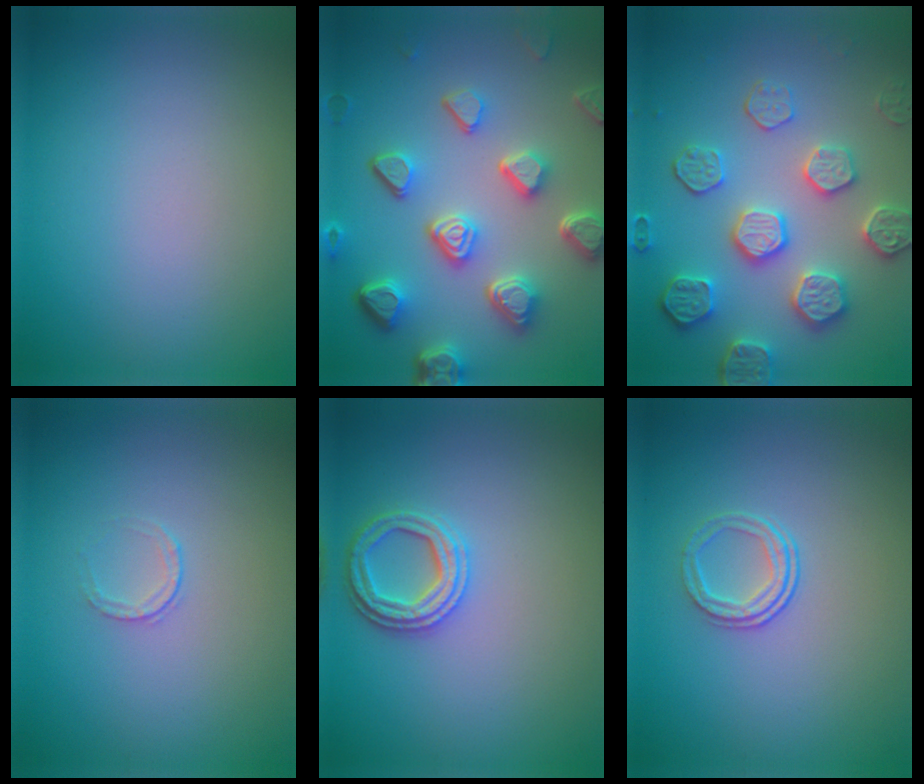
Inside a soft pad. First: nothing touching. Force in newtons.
{"total": 7.3, "press": 5.6, "slide": 4.7}
{"total": 5.6, "press": 5.0, "slide": 2.5}
{"total": 0.7, "press": 0.5, "slide": 0.5}
{"total": 2.8, "press": 2.7, "slide": 0.7}
{"total": 2.1, "press": 1.4, "slide": 1.5}